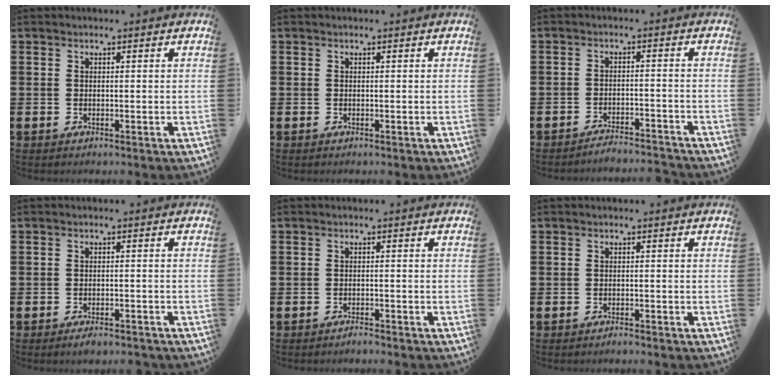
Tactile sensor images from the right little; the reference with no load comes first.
{"total": 0.0}
{"total": 2.6, "force": [-2.6, -0.1, 0.2], "torque": [-0.006, 0.003, -0.054]}
{"total": 1.8, "force": [-1.5, 0.2, 0.8], "torque": [-0.008, -0.002, -0.031]}
{"total": 1.0, "force": [-1.0, 0.0, 0.2], "torque": [-0.005, -0.003, -0.020]}
{"total": 0.8, "force": [-0.7, 0.0, 0.1], "torque": [-0.004, -0.003, -0.015]}